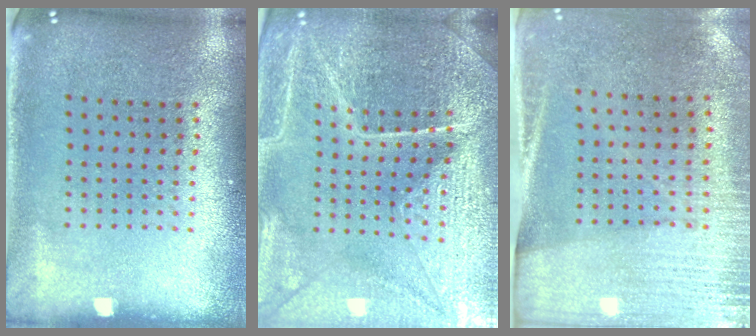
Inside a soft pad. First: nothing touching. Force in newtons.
{"total": 5.2, "press": 4.9, "slide": 1.8}
{"total": 2.7, "press": 2.4, "slide": 1.2}